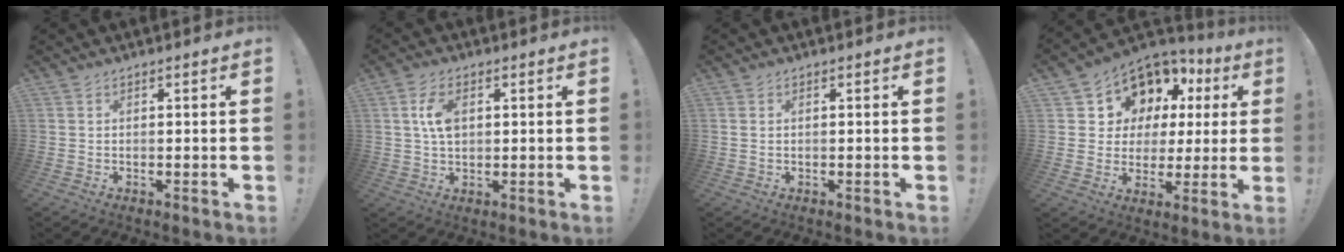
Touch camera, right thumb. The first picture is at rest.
{"total": 6.9, "force": [1.6, 4.2, 5.3], "torque": [-0.096, 0.002, 0.026]}
{"total": 0.6, "force": [0.3, 0.3, 0.4], "torque": [-0.017, 0.004, 0.008]}
{"total": 10.3, "force": [6.0, 7.9, 2.8], "torque": [-0.045, -0.059, 0.127]}